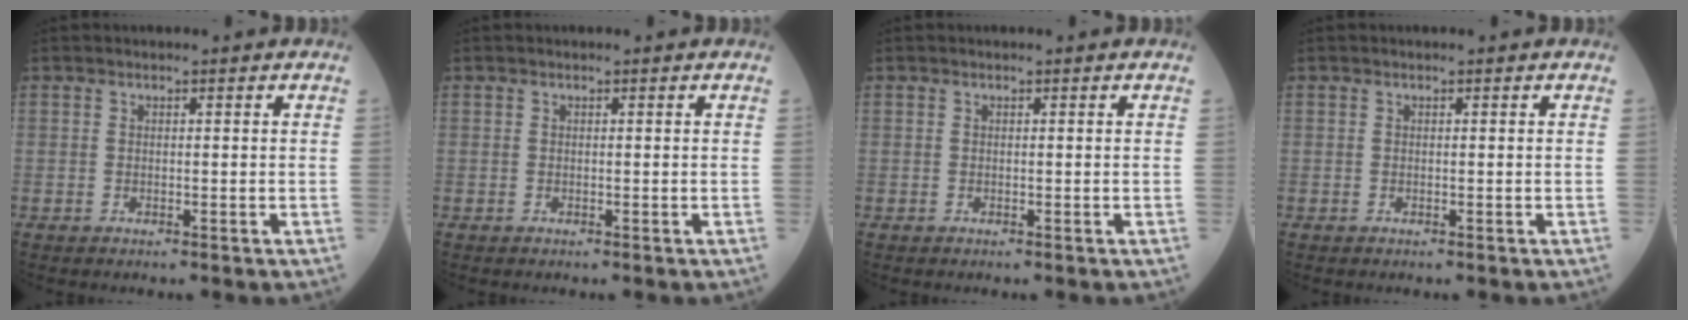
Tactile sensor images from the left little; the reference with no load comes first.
{"total": 0.0}
{"total": 0.0}
{"total": 0.0}